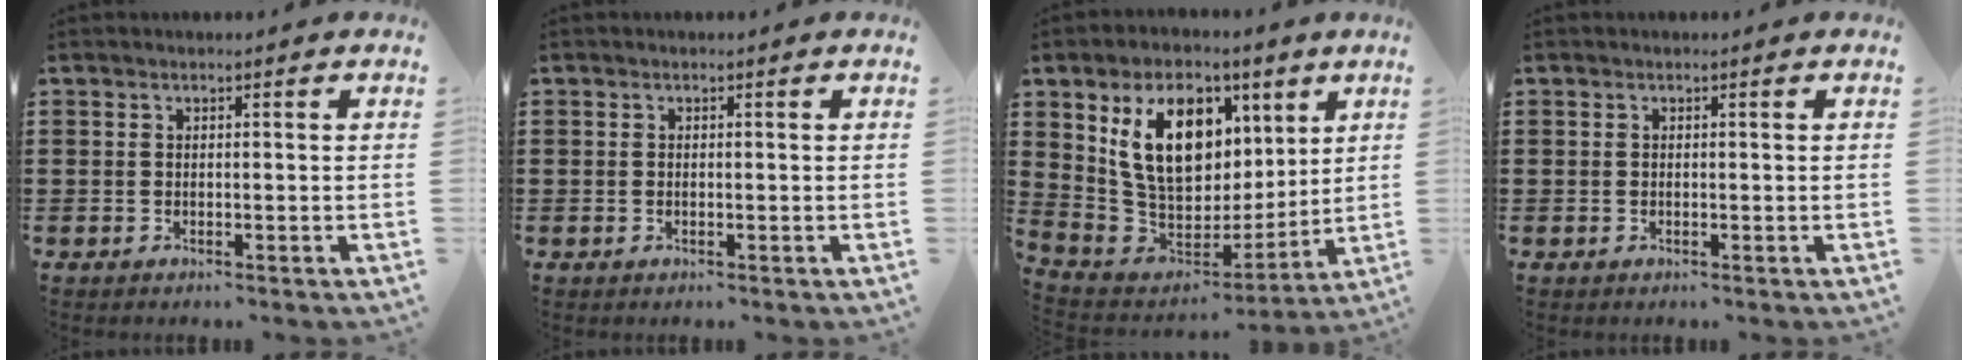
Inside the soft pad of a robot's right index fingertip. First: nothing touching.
{"total": 0.0}
{"total": 14.5, "force": [6.0, 9.5, 9.1], "torque": [-0.187, -0.010, 0.116]}
{"total": 0.0}